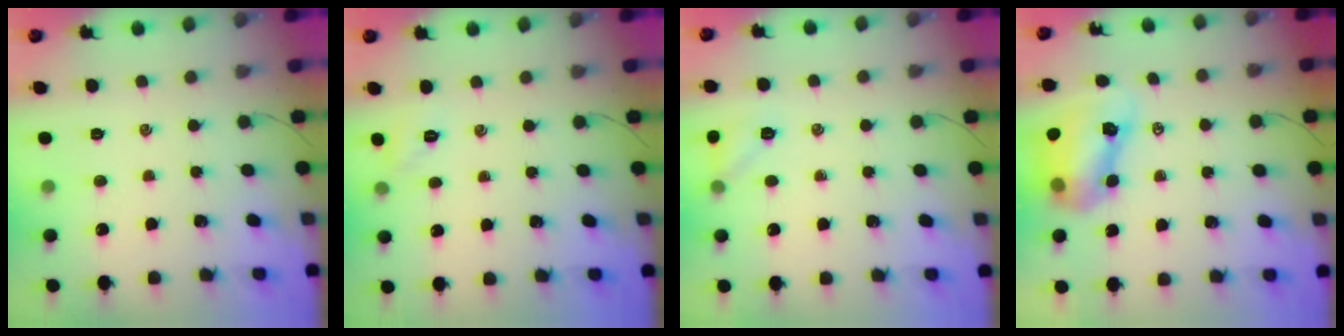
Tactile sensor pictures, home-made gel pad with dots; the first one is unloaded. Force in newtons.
{"total": 2.2, "press": 2.2, "slide": 0.5}
{"total": 7.5, "press": 7.4, "slide": 1.2}
{"total": 10.1, "press": 9.7, "slide": 2.8}